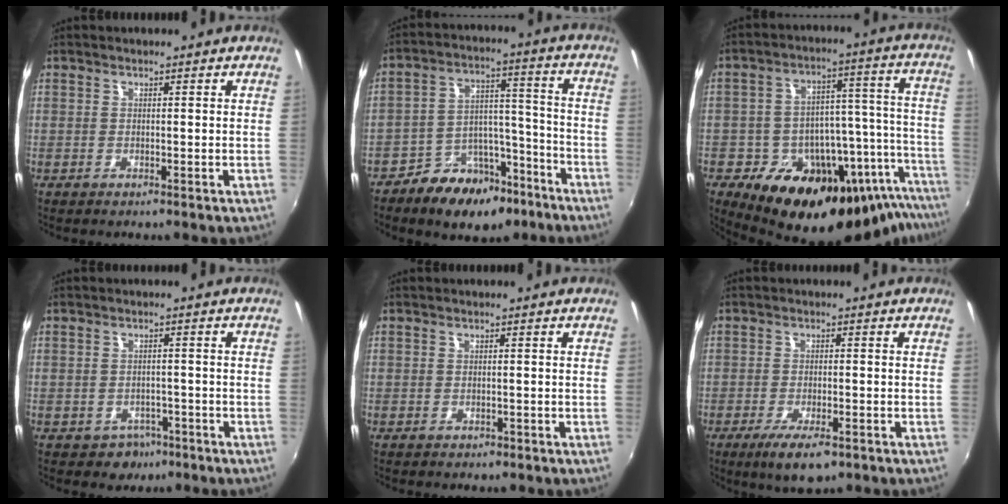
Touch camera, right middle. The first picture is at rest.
{"total": 13.6, "force": [-9.1, 8.0, 6.1], "torque": [-0.105, 0.034, -0.125]}
{"total": 26.5, "force": [-19.5, 11.6, 13.6], "torque": [-0.203, 0.016, -0.269]}
{"total": 4.2, "force": [-2.5, 3.3, 0.6], "torque": [-0.024, 0.004, -0.028]}
{"total": 1.5, "force": [-1.0, 1.0, 0.4], "torque": [-0.012, -0.005, -0.012]}
{"total": 6.6, "force": [-4.2, 1.8, 4.8], "torque": [-0.106, -0.023, -0.071]}